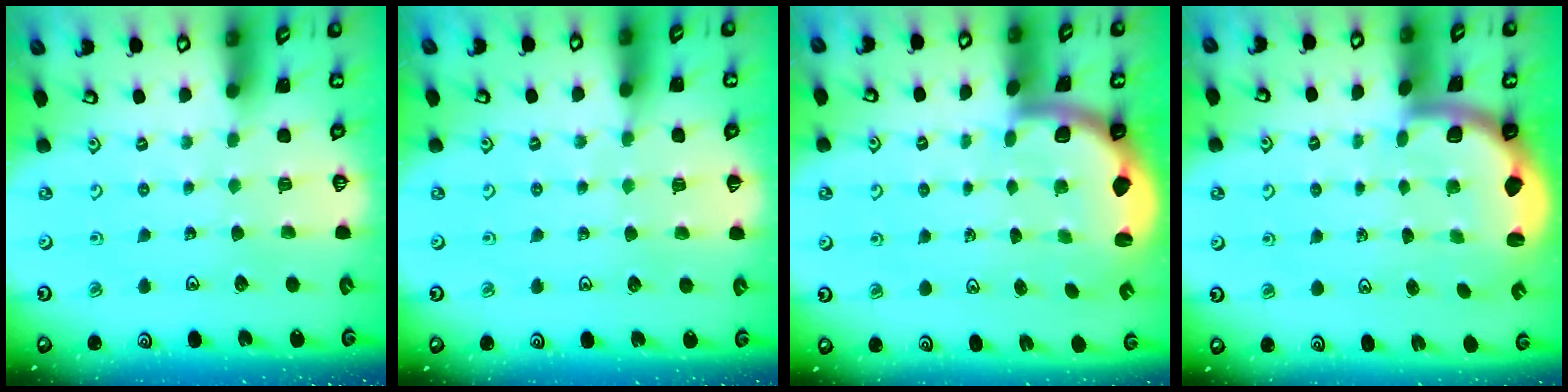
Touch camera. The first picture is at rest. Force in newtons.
{"total": 4.7, "press": 4.6, "slide": 0.7}
{"total": 3.3, "press": 3.1, "slide": 1.2}
{"total": 3.3, "press": 3.1, "slide": 1.2}